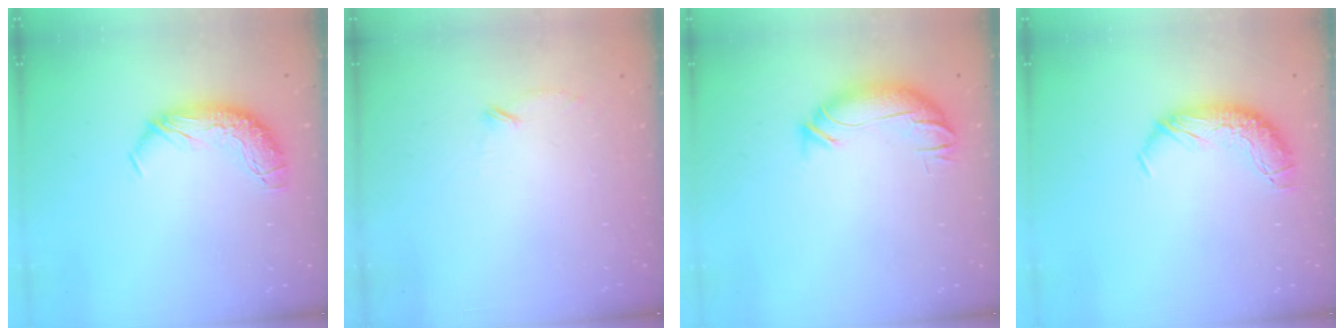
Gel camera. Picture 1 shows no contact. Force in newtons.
{"total": 7.6, "press": 7.5, "slide": 0.8}
{"total": 3.8, "press": 3.4, "slide": 1.7}
{"total": 0.0}